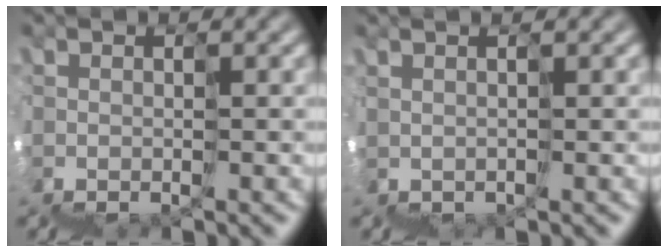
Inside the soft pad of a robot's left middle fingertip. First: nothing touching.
{"total": 2.7, "force": [1.5, -1.7, -1.4], "torque": [0.033, 0.020, 0.020]}